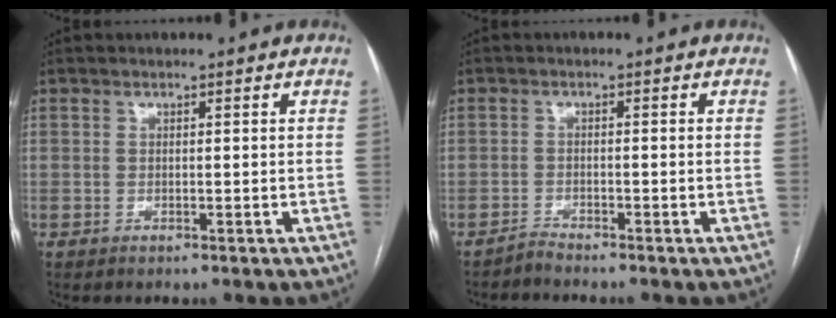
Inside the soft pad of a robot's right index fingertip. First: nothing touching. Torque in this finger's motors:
{"motor_torque": [-1.62, -0.34, -1.05, -0.21]}